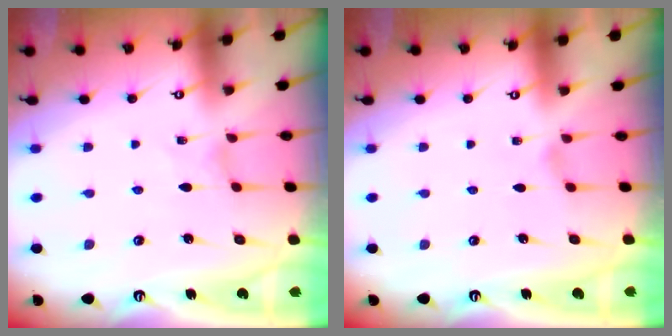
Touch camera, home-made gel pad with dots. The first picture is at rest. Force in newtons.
{"total": 0.0}